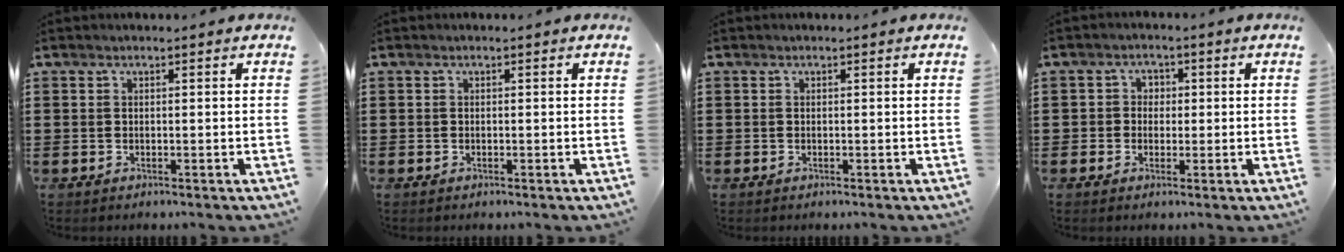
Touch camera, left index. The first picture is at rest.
{"total": 0.0}
{"total": 0.0}
{"total": 2.4, "force": [-0.5, 2.3, 0.4], "torque": [-0.022, 0.010, -0.017]}